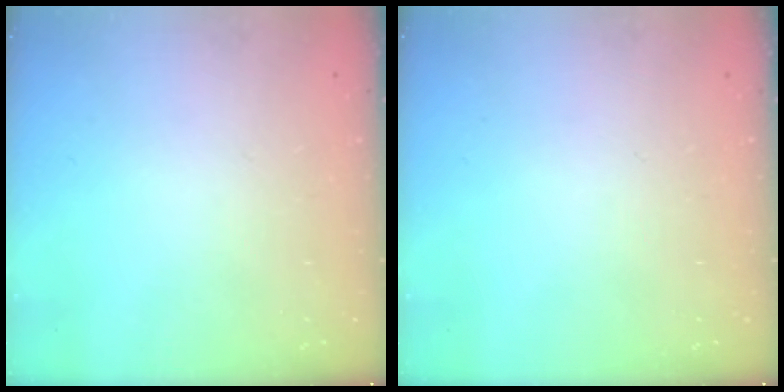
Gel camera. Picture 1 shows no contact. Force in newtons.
{"total": 0.0}